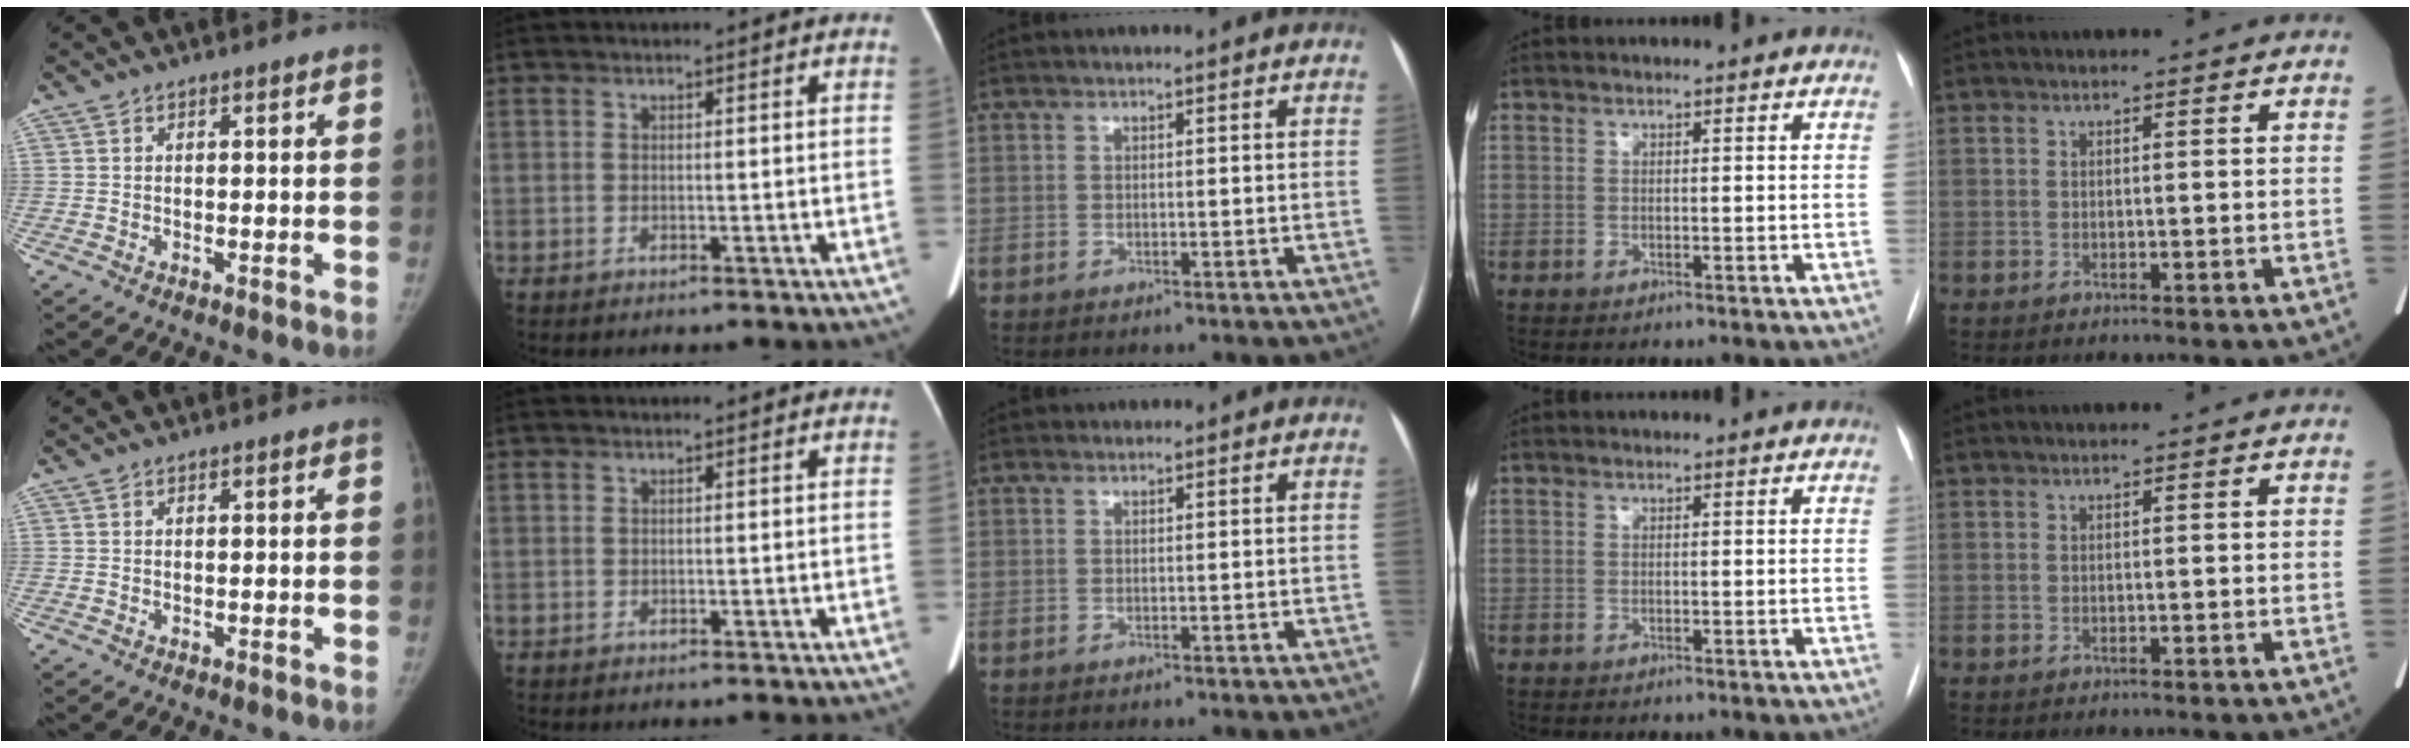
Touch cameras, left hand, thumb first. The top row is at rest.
{}